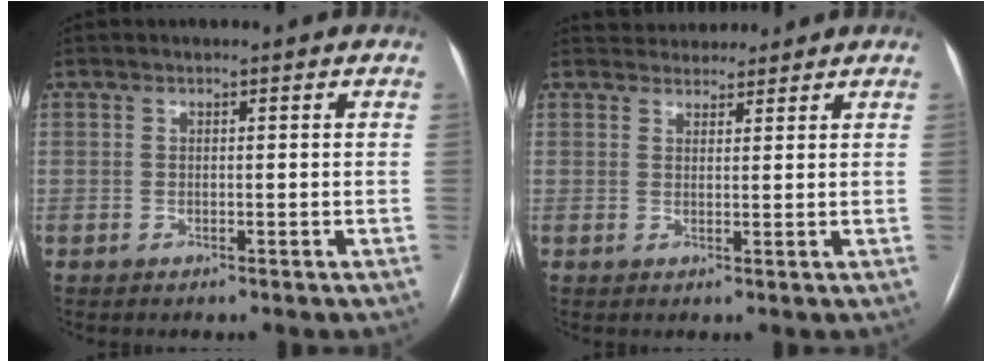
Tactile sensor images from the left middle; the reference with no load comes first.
{"total": 4.5, "force": [4.2, 1.6, 0.3], "torque": [-0.002, 0.023, 0.063]}